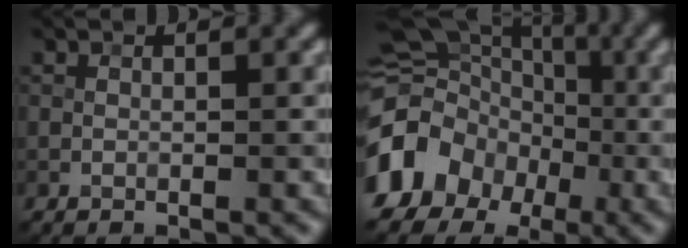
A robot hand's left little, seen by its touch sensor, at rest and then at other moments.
{"total": 12.2, "force": [-4.1, 10.3, 5.0], "torque": [-0.112, -0.008, -0.078]}